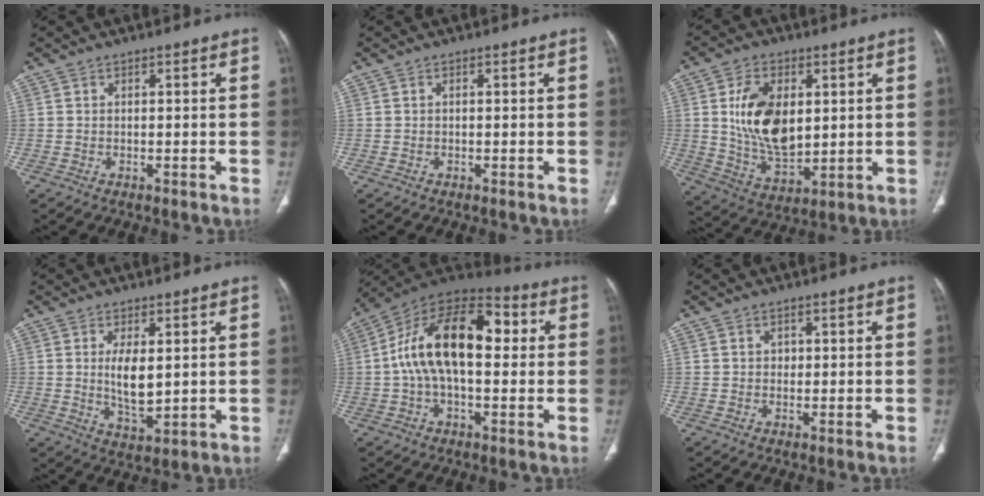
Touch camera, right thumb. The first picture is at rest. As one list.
[{"total": 0.0}, {"total": 14.5, "force": [2.5, 8.8, 11.3], "torque": [-0.182, -0.017, 0.056]}, {"total": 7.1, "force": [1.0, 3.1, 6.3], "torque": [-0.105, -0.021, 0.025]}, {"total": 19.1, "force": [1.9, 10.1, 16.1], "torque": [-0.266, 0.046, 0.022]}, {"total": 1.3, "force": [0.2, 1.1, 0.6], "torque": [-0.005, 0.003, 0.003]}]